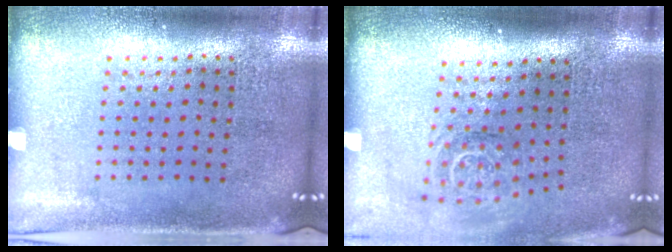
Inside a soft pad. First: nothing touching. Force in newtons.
{"total": 1.7, "press": 1.1, "slide": 1.3}